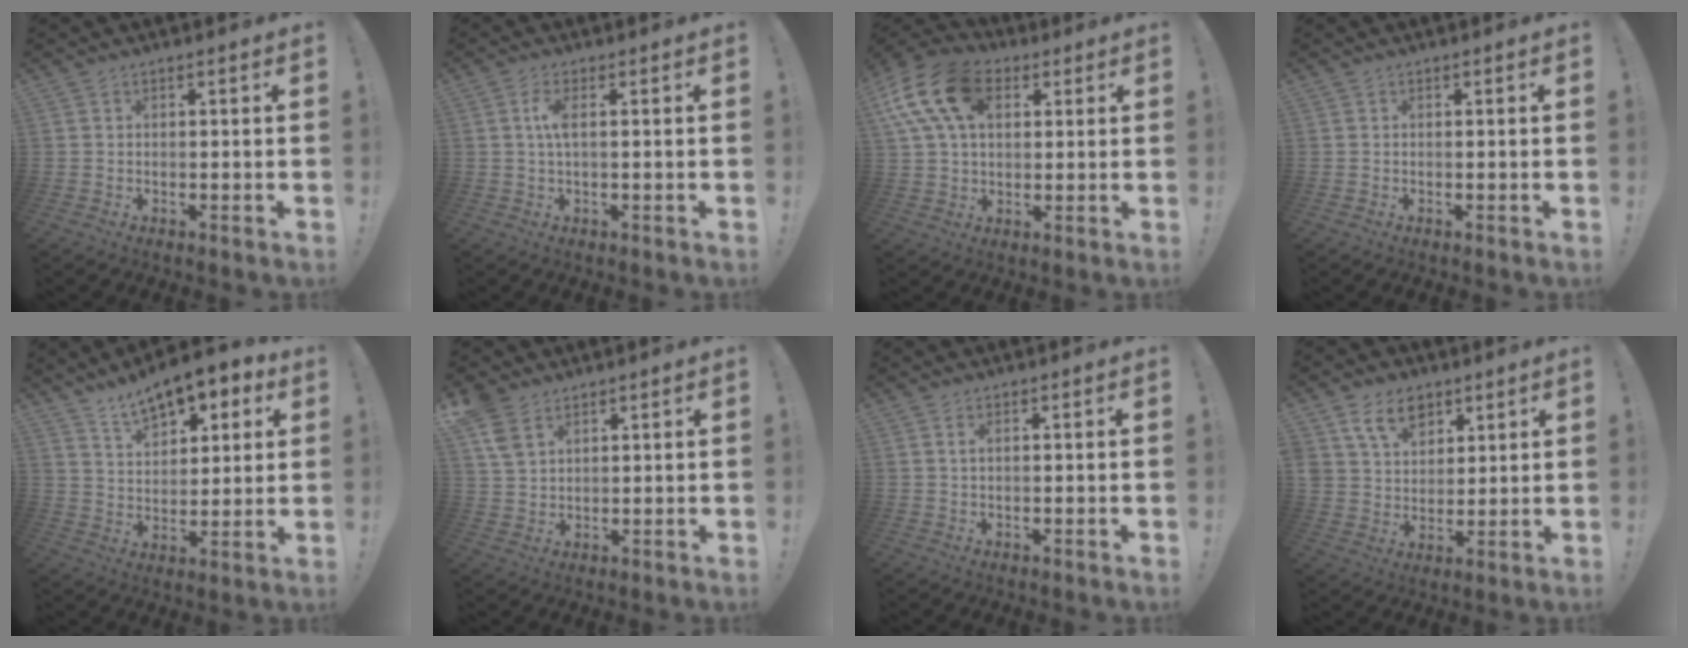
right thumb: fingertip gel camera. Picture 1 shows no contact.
{"total": 4.3, "force": [0.5, 1.2, 4.1], "torque": [-0.082, -0.001, 0.005]}
{"total": 18.1, "force": [6.6, 11.9, 12.0], "torque": [-0.221, -0.013, 0.121]}
{"total": 0.0}
{"total": 11.8, "force": [8.9, 5.4, 5.5], "torque": [-0.095, -0.055, 0.163]}
{"total": 7.6, "force": [4.8, 4.2, 4.1], "torque": [-0.081, -0.018, 0.094]}
{"total": 1.4, "force": [0.5, 0.4, 1.2], "torque": [-0.022, 0.000, 0.007]}
{"total": 10.5, "force": [6.3, 7.2, 4.3], "torque": [-0.068, -0.029, 0.121]}